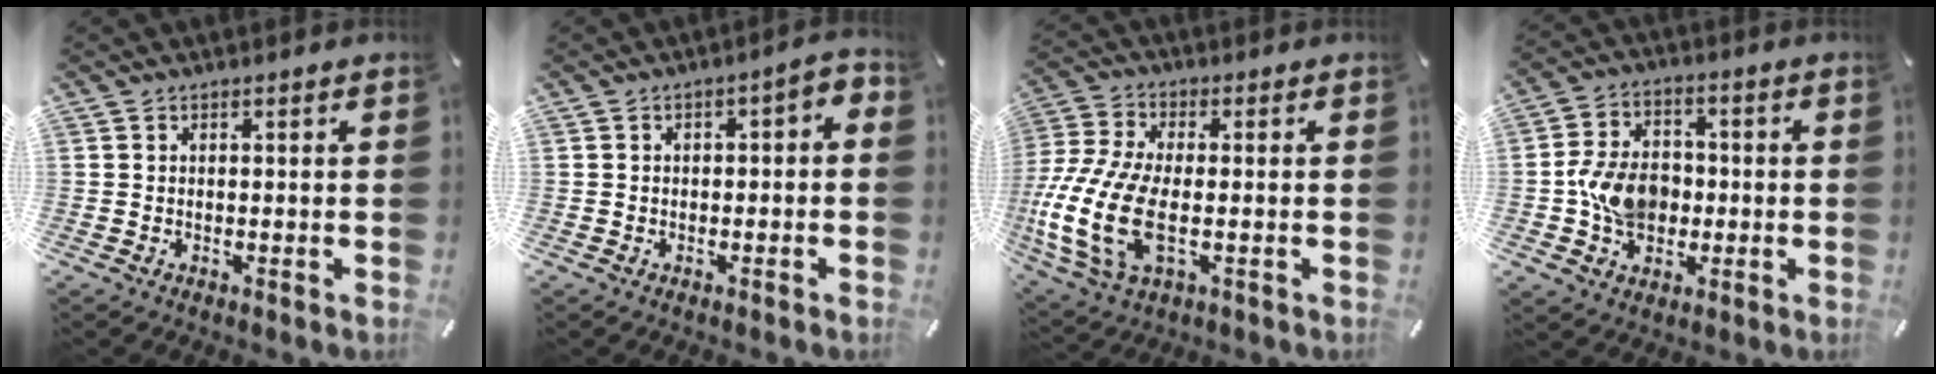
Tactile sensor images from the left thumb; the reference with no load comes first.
{"total": 3.4, "force": [-1.5, 1.9, 2.4], "torque": [-0.042, 0.018, -0.030]}
{"total": 16.1, "force": [-2.7, 8.3, 13.5], "torque": [-0.308, -0.017, -0.048]}
{"total": 10.0, "force": [-1.3, 7.9, 5.9], "torque": [-0.120, 0.019, -0.018]}